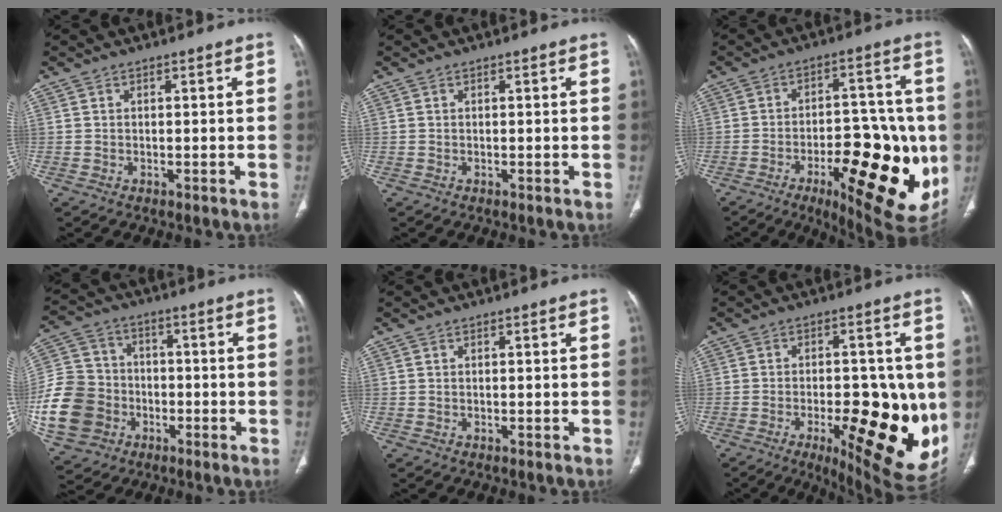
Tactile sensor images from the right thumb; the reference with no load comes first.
{"total": 0.0}
{"total": 24.3, "force": [-7.1, 9.5, 21.2], "torque": [-0.228, 0.012, -0.078]}
{"total": 17.9, "force": [-5.1, 15.1, 8.2], "torque": [-0.178, 0.029, -0.086]}
{"total": 0.0}
{"total": 21.1, "force": [-4.8, 8.2, 18.9], "torque": [-0.204, -0.013, -0.040]}